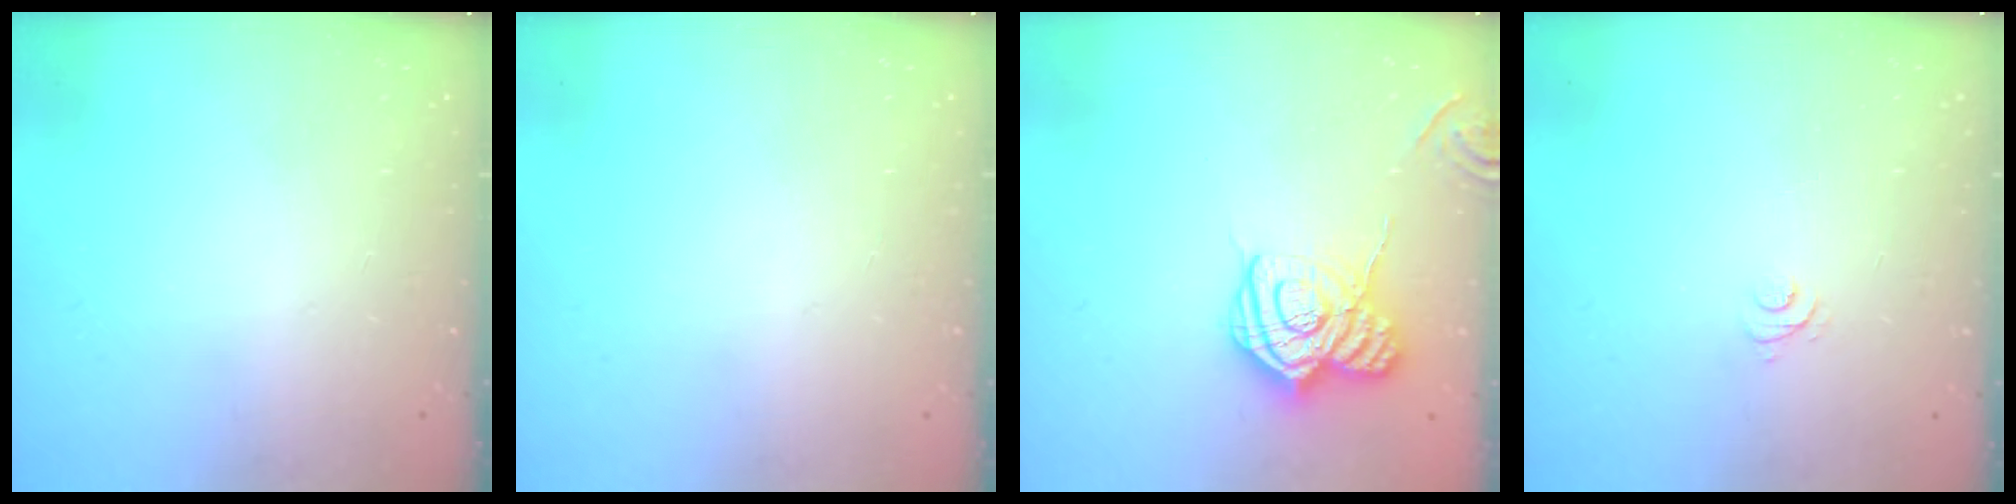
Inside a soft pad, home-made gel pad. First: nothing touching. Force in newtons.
{"total": 0.0}
{"total": 14.2, "press": 14.1, "slide": 1.0}
{"total": 4.0, "press": 4.0, "slide": 0.3}